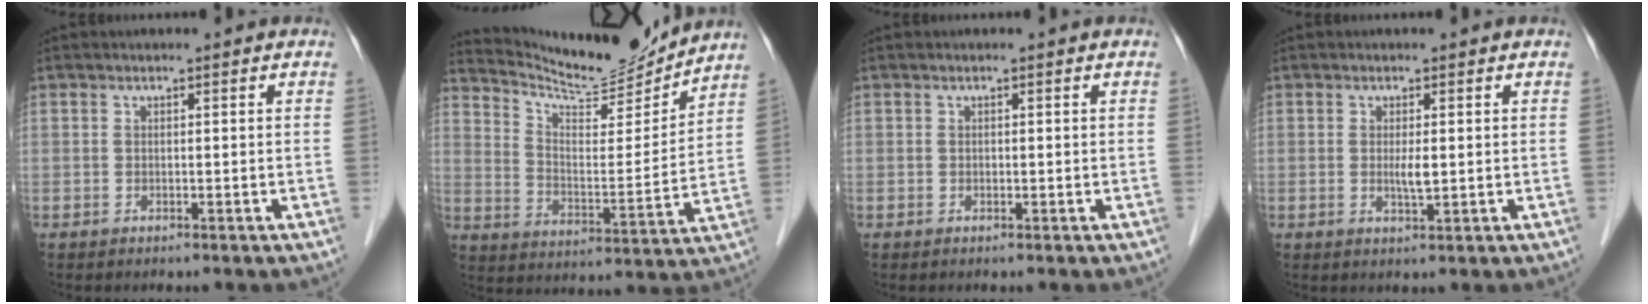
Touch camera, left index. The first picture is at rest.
{"total": 14.3, "force": [14.0, 0.5, 3.1], "torque": [-0.067, -0.019, 0.226]}
{"total": 0.0}
{"total": 1.8, "force": [0.0, 0.2, 1.8], "torque": [-0.036, -0.007, 0.002]}